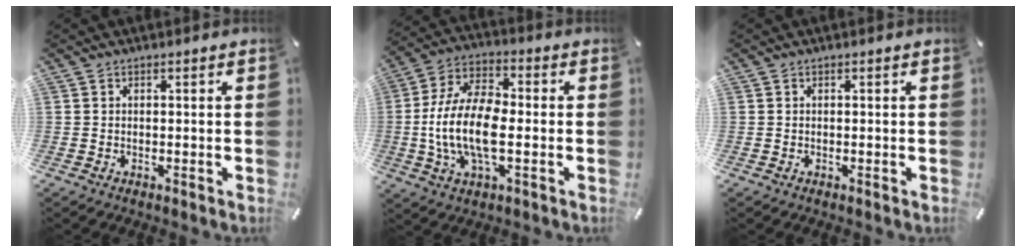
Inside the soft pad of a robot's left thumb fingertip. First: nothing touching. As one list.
[{"total": 14.9, "force": [-2.4, 7.8, 12.4], "torque": [-0.261, 0.002, -0.042]}, {"total": 0.0}]